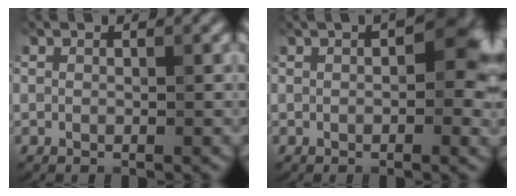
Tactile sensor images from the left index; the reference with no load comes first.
{"total": 6.4, "force": [1.1, 3.2, 5.4], "torque": [-0.058, 0.015, 0.010]}